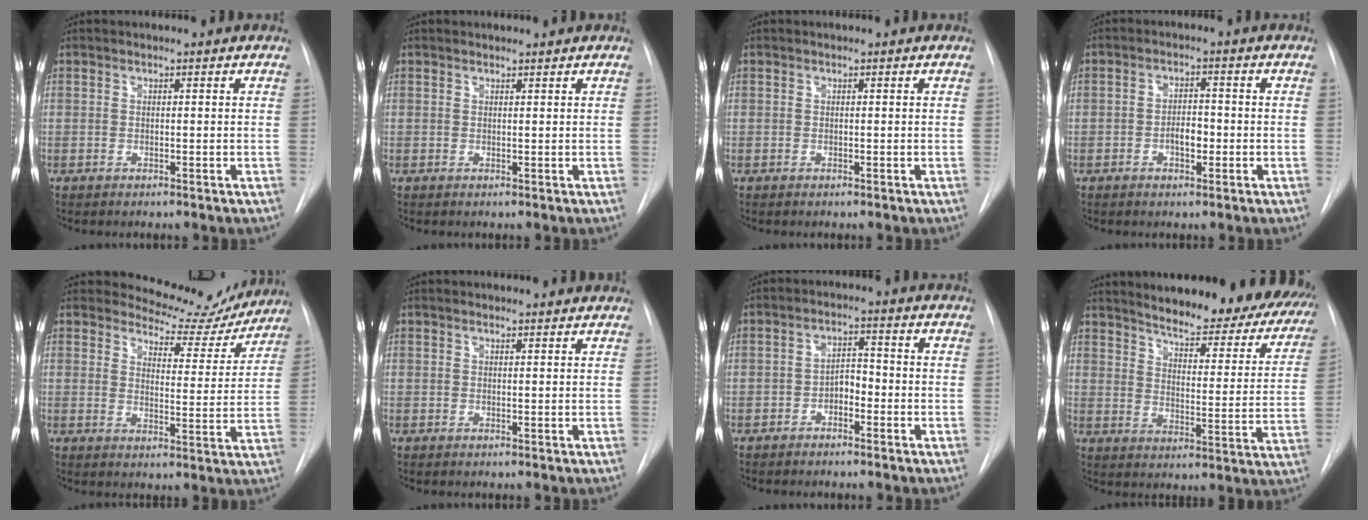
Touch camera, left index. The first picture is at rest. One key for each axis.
{"total": 1.6, "fx": 1.6, "fy": 0.3, "fz": 0.2, "tx": -0.009, "ty": 0.010, "tz": 0.023}
{"total": 0.0}
{"total": 3.1, "fx": -1.0, "fy": 1.5, "fz": 2.5, "tx": -0.040, "ty": 0.006, "tz": -0.015}
{"total": 11.3, "fx": 10.6, "fy": 3.8, "fz": 1.0, "tx": 0.002, "ty": -0.024, "tz": 0.120}
{"total": 4.3, "fx": 4.2, "fy": 0.7, "fz": 0.7, "tx": -0.012, "ty": 0.016, "tz": 0.044}
{"total": 2.8, "fx": -1.4, "fy": 1.5, "fz": 1.9, "tx": -0.025, "ty": 0.009, "tz": -0.028}
{"total": 26.1, "fx": 22.9, "fy": 5.8, "fz": 11.1, "tx": -0.150, "ty": -0.071, "tz": 0.269}